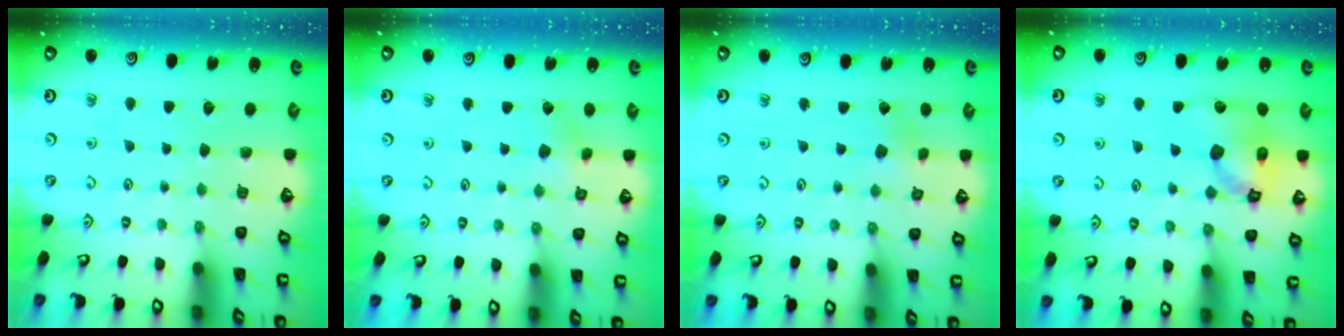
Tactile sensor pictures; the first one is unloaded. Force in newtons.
{"total": 3.1, "press": 3.1, "slide": 0.5}
{"total": 2.4, "press": 2.2, "slide": 0.9}
{"total": 13.4, "press": 13.2, "slide": 2.0}